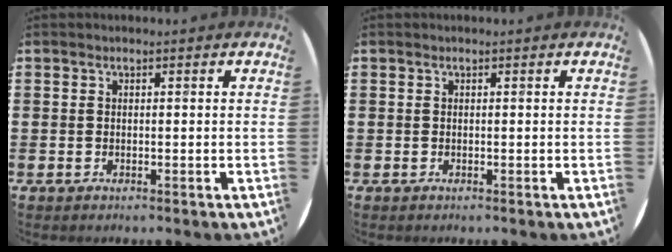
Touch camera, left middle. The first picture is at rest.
{"total": 0.0}